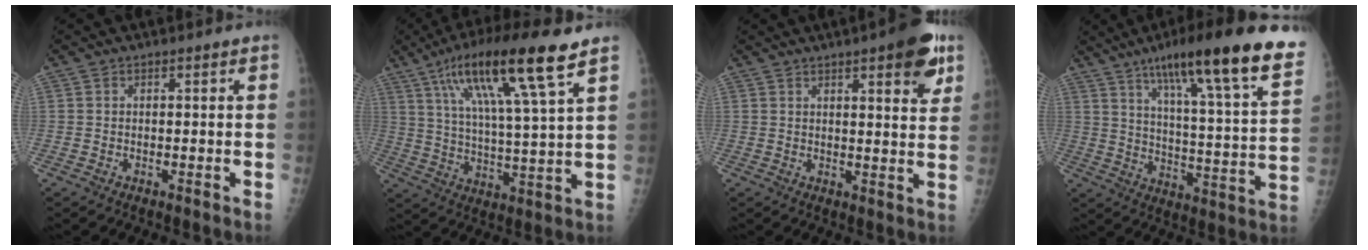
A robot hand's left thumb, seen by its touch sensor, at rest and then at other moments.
{"total": 18.0, "force": [9.8, 2.1, 15.0], "torque": [-0.262, -0.025, 0.172]}
{"total": 9.7, "force": [5.2, 2.7, 7.7], "torque": [-0.077, -0.019, 0.060]}
{"total": 25.1, "force": [15.7, 3.3, 19.3], "torque": [-0.273, -0.041, 0.230]}